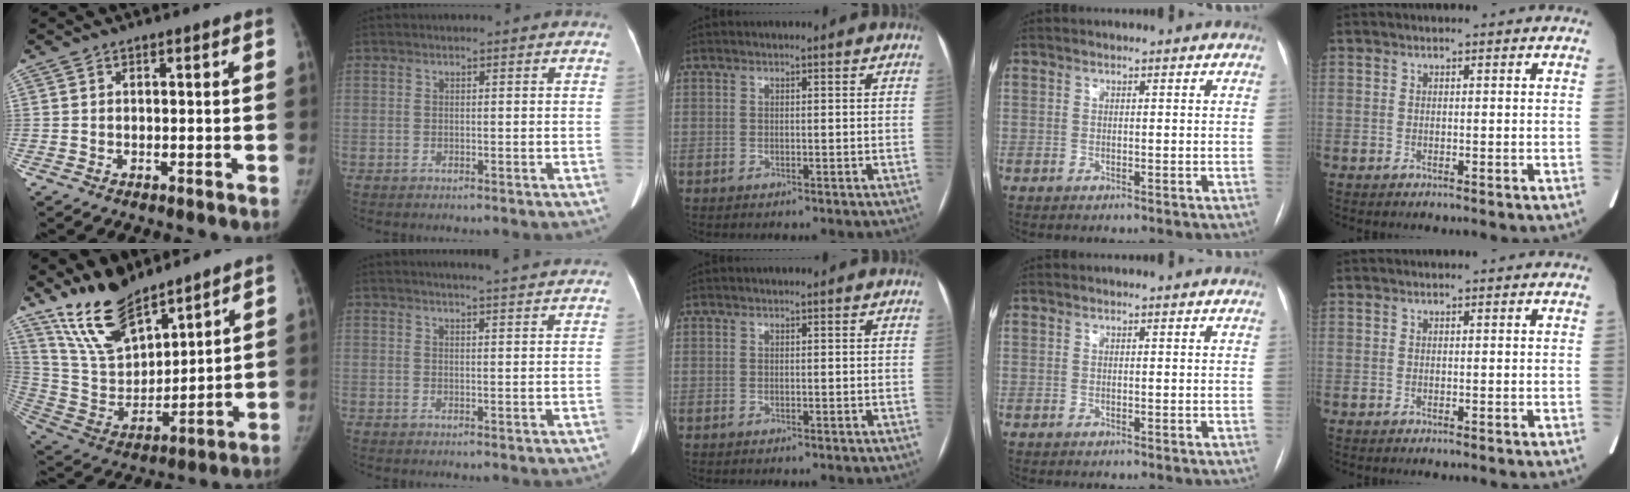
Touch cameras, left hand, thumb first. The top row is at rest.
{"thumb": {"total": 16.5, "force": [13.0, 6.7, 7.8], "torque": [-0.110, -0.071, 0.257]}, "index": {"total": 8.6, "force": [7.9, 0.0, 3.3], "torque": [-0.045, 0.012, 0.085]}}